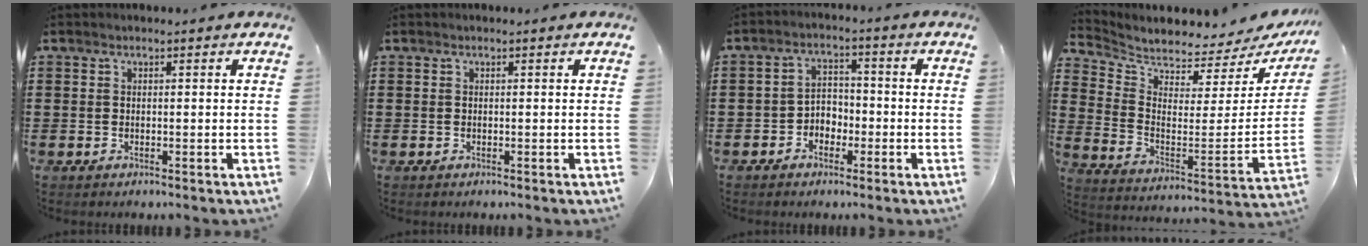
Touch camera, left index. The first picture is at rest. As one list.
[{"total": 0.0}, {"total": 3.3, "force": [-2.1, 2.2, 1.1], "torque": [-0.028, 0.009, -0.046]}, {"total": 3.3, "force": [3.3, 0.2, 0.2], "torque": [-0.031, -0.050, 0.050]}]